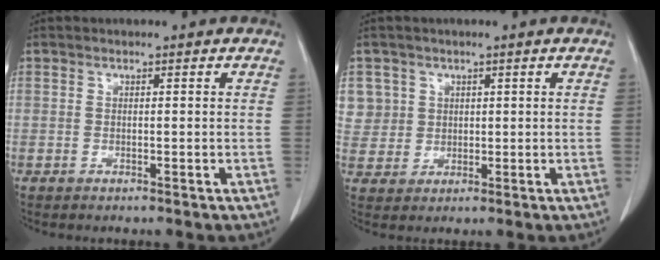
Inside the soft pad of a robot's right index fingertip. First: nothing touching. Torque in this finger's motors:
{"motor_torque": [-0.03, 0.03, 0.04, 0.00]}